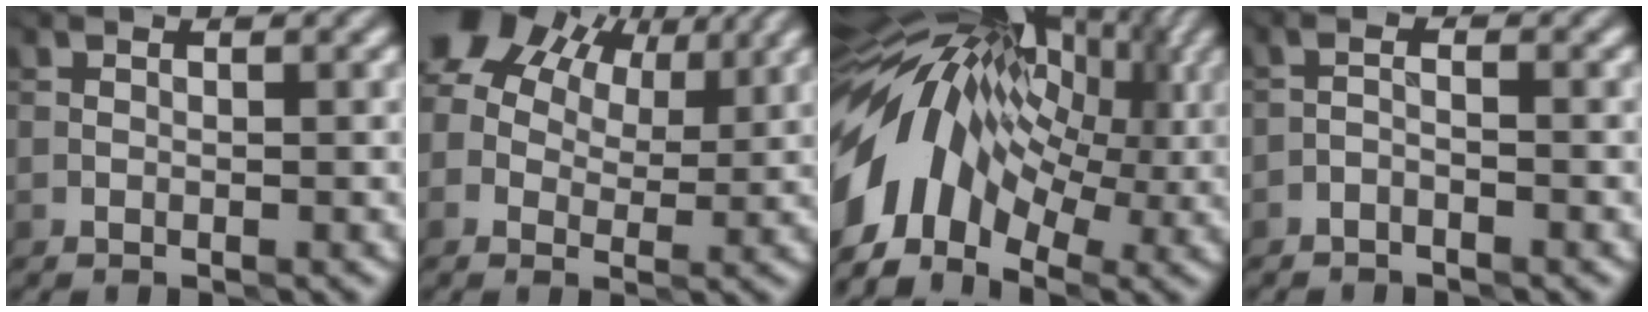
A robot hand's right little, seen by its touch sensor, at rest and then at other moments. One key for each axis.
{"total": 10.2, "fx": 4.6, "fy": 6.4, "fz": 6.5, "tx": -0.123, "ty": 0.033, "tz": 0.072}
{"total": 12.9, "fx": -0.5, "fy": 8.2, "fz": 9.9, "tx": -0.183, "ty": 0.027, "tz": -0.021}
{"total": 1.0, "fx": -0.8, "fy": 0.2, "fz": 0.6, "tx": -0.014, "ty": 0.006, "tz": -0.020}